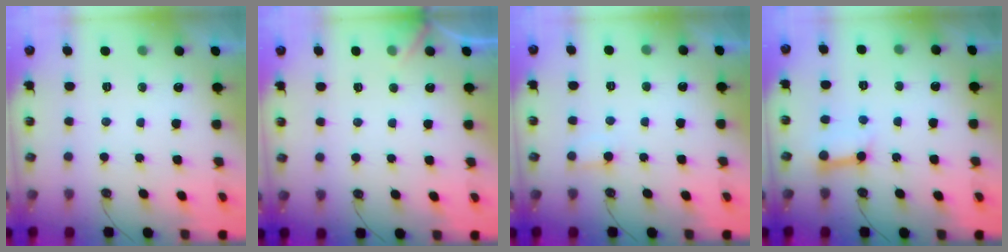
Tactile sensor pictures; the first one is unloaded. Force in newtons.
{"total": 4.7, "press": 4.7, "slide": 0.6}
{"total": 3.3, "press": 3.3, "slide": 0.3}
{"total": 4.7, "press": 4.6, "slide": 0.7}